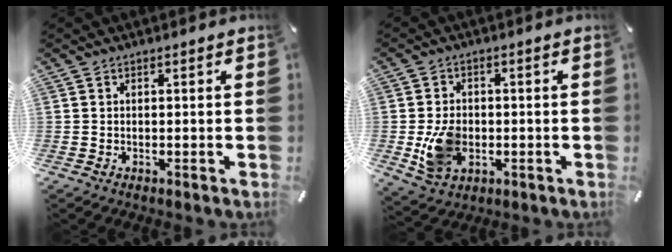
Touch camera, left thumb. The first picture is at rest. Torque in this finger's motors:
{"motor_torque": [-0.08, 1.43, 1.02, -0.08, 0.10]}